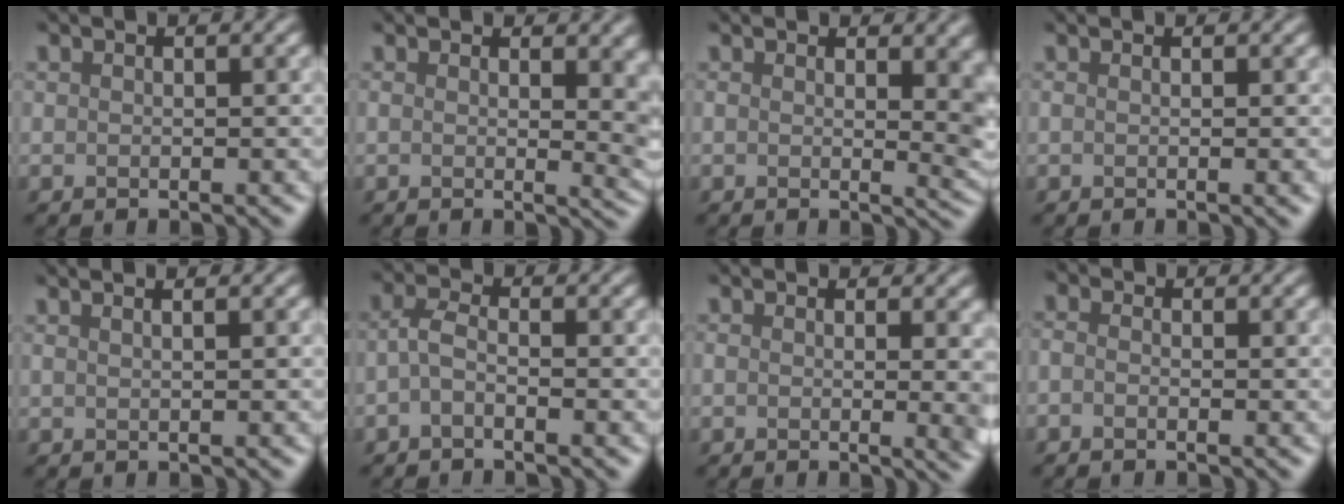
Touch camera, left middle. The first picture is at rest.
{"total": 6.9, "force": [1.3, 2.7, 6.2], "torque": [-0.054, 0.027, 0.015]}
{"total": 7.1, "force": [1.3, 2.6, 6.5], "torque": [-0.049, 0.023, 0.016]}
{"total": 2.1, "force": [0.2, 0.9, 1.9], "torque": [-0.004, 0.015, -0.009]}
{"total": 2.7, "force": [1.6, 1.3, 1.8], "torque": [-0.001, 0.032, -0.001]}
{"total": 1.3, "force": [-1.2, -0.4, 0.2], "torque": [-0.031, 0.004, -0.015]}
{"total": 4.6, "force": [0.1, 1.9, 4.2], "torque": [-0.028, 0.020, -0.001]}
{"total": 1.5, "force": [-1.4, -0.4, -0.4], "torque": [-0.008, -0.001, -0.007]}